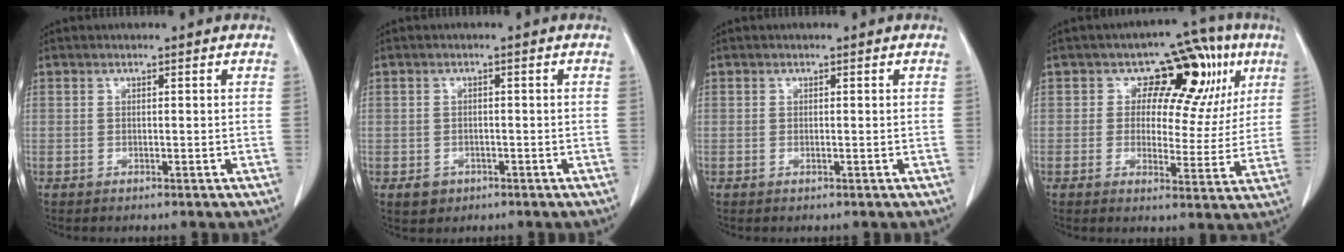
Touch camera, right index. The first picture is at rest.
{"total": 3.1, "force": [-1.4, 2.5, 1.0], "torque": [-0.013, 0.004, -0.011]}
{"total": 0.7, "force": [-0.2, 0.3, 0.6], "torque": [-0.016, -0.001, 0.000]}
{"total": 12.5, "force": [4.3, 7.8, 8.8], "torque": [-0.087, 0.039, 0.059]}